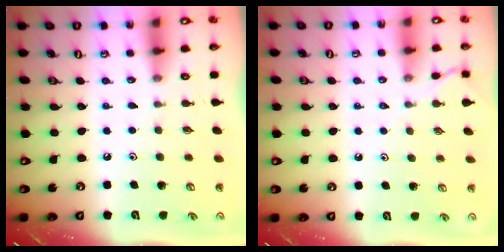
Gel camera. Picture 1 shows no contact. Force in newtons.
{"total": 2.9, "press": 2.8, "slide": 0.6}